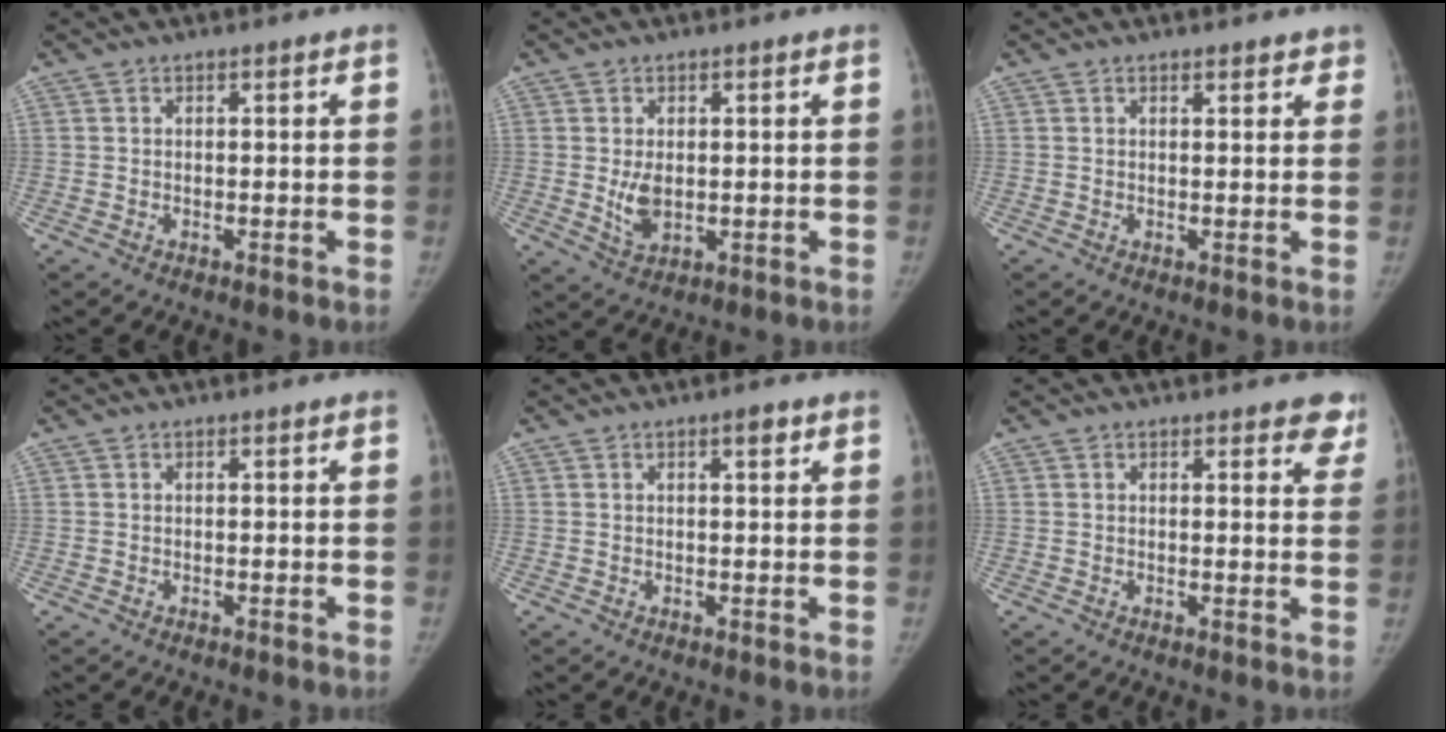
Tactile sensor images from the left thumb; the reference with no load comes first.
{"total": 4.5, "force": [0.1, 2.8, 3.6], "torque": [-0.060, -0.011, 0.010]}
{"total": 2.2, "force": [1.8, 1.0, 0.9], "torque": [0.008, -0.004, 0.018]}
{"total": 0.0}
{"total": 1.8, "force": [1.0, 0.5, 1.4], "torque": [-0.017, -0.002, 0.013]}
{"total": 5.0, "force": [3.9, 2.1, 2.4], "torque": [0.010, -0.017, 0.033]}